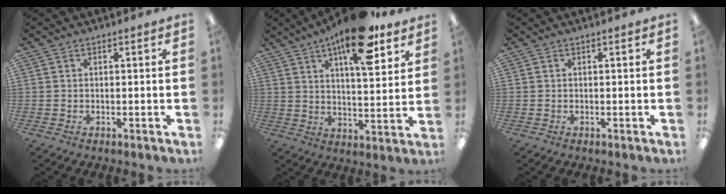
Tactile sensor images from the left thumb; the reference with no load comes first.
{"total": 16.4, "force": [10.5, 5.7, 11.3], "torque": [-0.167, -0.049, 0.169]}
{"total": 0.0}